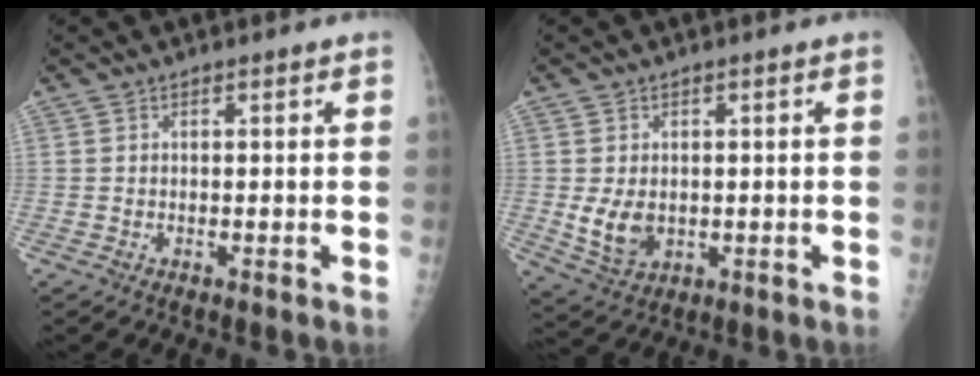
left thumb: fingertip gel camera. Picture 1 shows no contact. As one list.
[{"total": 6.4, "force": [-0.5, 4.7, 4.3], "torque": [-0.061, -0.006, 0.006]}]